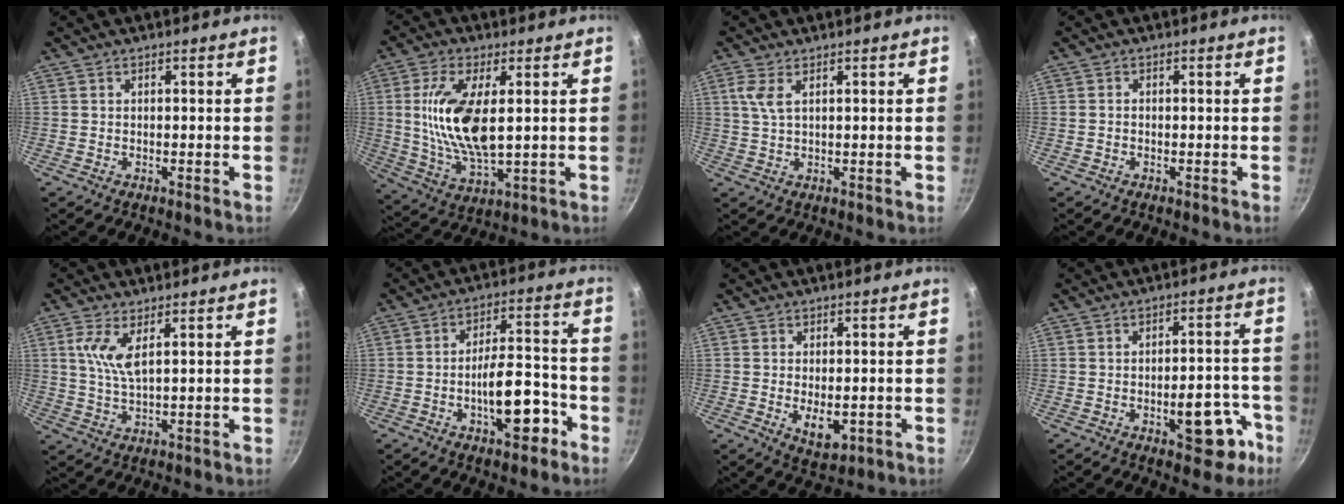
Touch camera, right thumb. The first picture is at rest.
{"total": 14.8, "force": [2.1, 6.3, 13.1], "torque": [-0.254, -0.010, 0.045]}
{"total": 3.6, "force": [1.5, 1.3, 2.9], "torque": [-0.065, -0.003, 0.031]}
{"total": 0.7, "force": [-0.3, 0.5, 0.3], "torque": [-0.006, 0.003, -0.006]}
{"total": 6.0, "force": [2.3, 2.0, 5.2], "torque": [-0.107, -0.013, 0.048]}
{"total": 11.5, "force": [-4.8, 4.8, 9.2], "torque": [-0.112, 0.048, -0.070]}
{"total": 5.9, "force": [-1.0, 3.3, 4.8], "torque": [-0.067, -0.009, -0.006]}
{"total": 10.6, "force": [-4.5, 5.1, 8.2], "torque": [-0.061, 0.037, -0.053]}